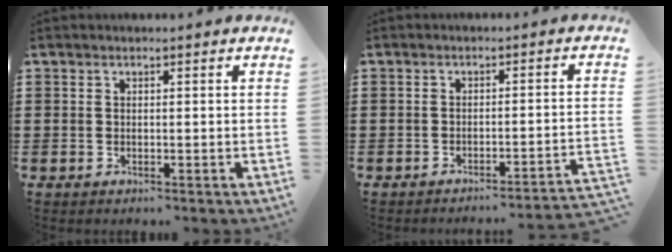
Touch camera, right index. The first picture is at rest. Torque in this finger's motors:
{"motor_torque": [-0.45, 0.46, -0.59, -0.03]}